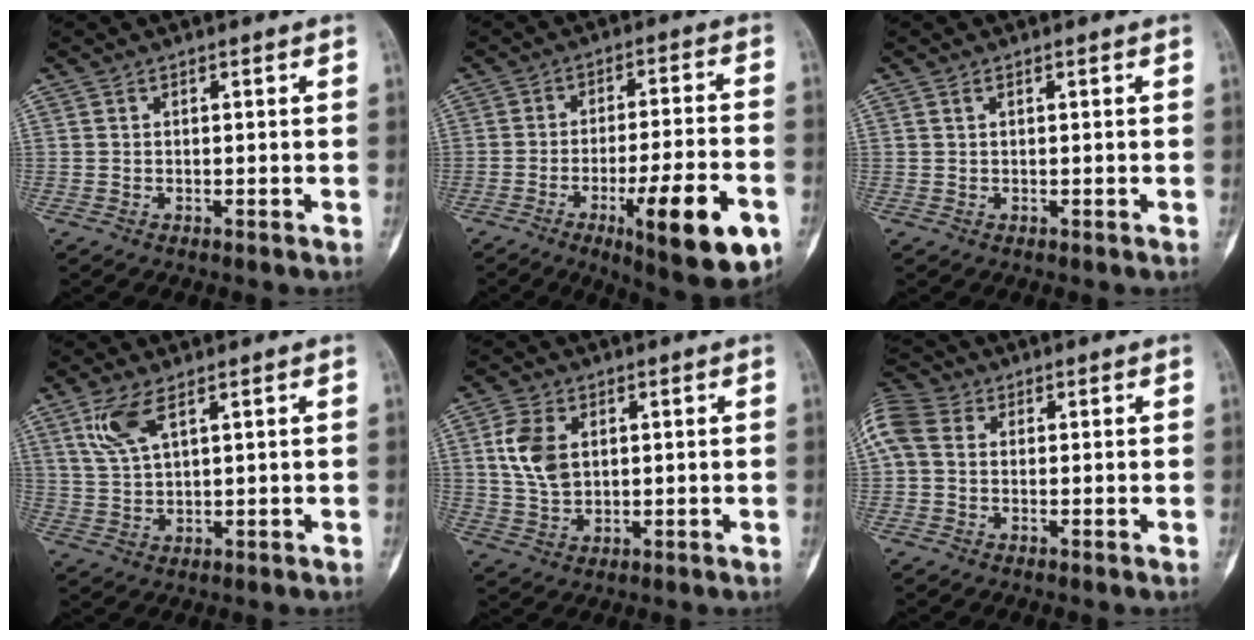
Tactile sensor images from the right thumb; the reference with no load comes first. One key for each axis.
{"total": 17.1, "fx": -7.0, "fy": 3.9, "fz": 15.1, "tx": -0.213, "ty": 0.017, "tz": -0.095}
{"total": 0.7, "fx": 0.4, "fy": 0.3, "fz": 0.5, "tx": -0.013, "ty": 0.005, "tz": 0.008}
{"total": 5.2, "fx": 3.2, "fy": 1.7, "fz": 3.7, "tx": -0.082, "ty": -0.012, "tz": 0.073}
{"total": 8.1, "fx": 2.0, "fy": 5.2, "fz": 5.9, "tx": -0.116, "ty": -0.003, "tz": 0.044}
{"total": 7.4, "fx": 1.3, "fy": 5.4, "fz": 5.0, "tx": -0.122, "ty": 0.023, "tz": 0.018}